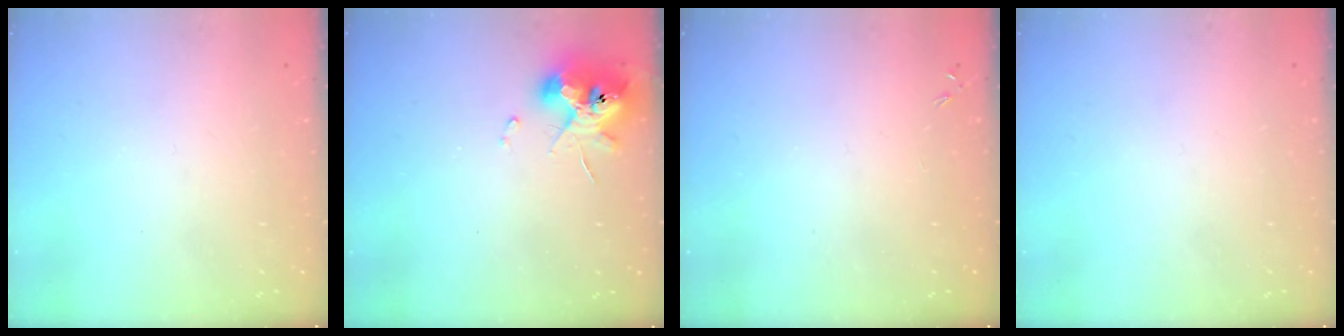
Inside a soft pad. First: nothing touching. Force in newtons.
{"total": 11.6, "press": 11.5, "slide": 1.3}
{"total": 0.0}
{"total": 0.0}